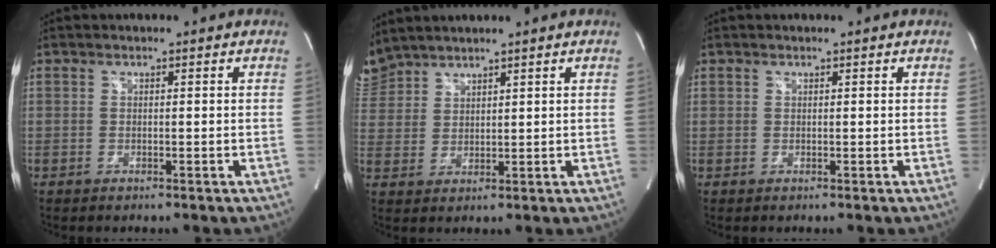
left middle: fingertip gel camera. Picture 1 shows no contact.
{"total": 5.3, "force": [5.1, 1.4, 0.2], "torque": [-0.016, 0.017, 0.111]}
{"total": 0.5, "force": [0.3, 0.4, 0.0], "torque": [0.000, 0.004, 0.006]}